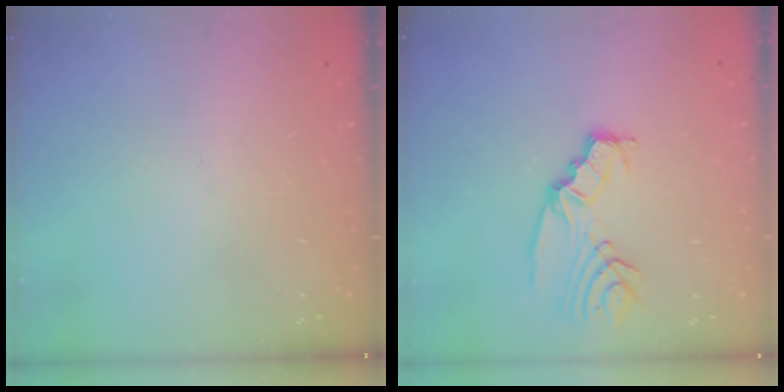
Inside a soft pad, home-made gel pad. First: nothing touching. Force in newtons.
{"total": 8.6, "press": 8.5, "slide": 0.5}